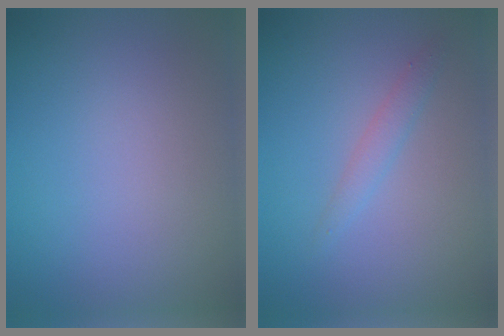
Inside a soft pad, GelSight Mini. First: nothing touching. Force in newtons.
{"total": 1.4, "press": 1.4, "slide": 0.1}